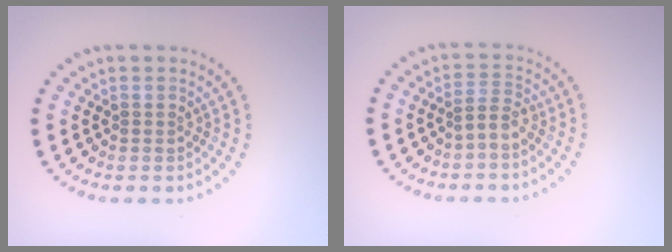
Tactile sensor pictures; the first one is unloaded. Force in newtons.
{"total": 1.6, "press": 1.0, "slide": 1.2}